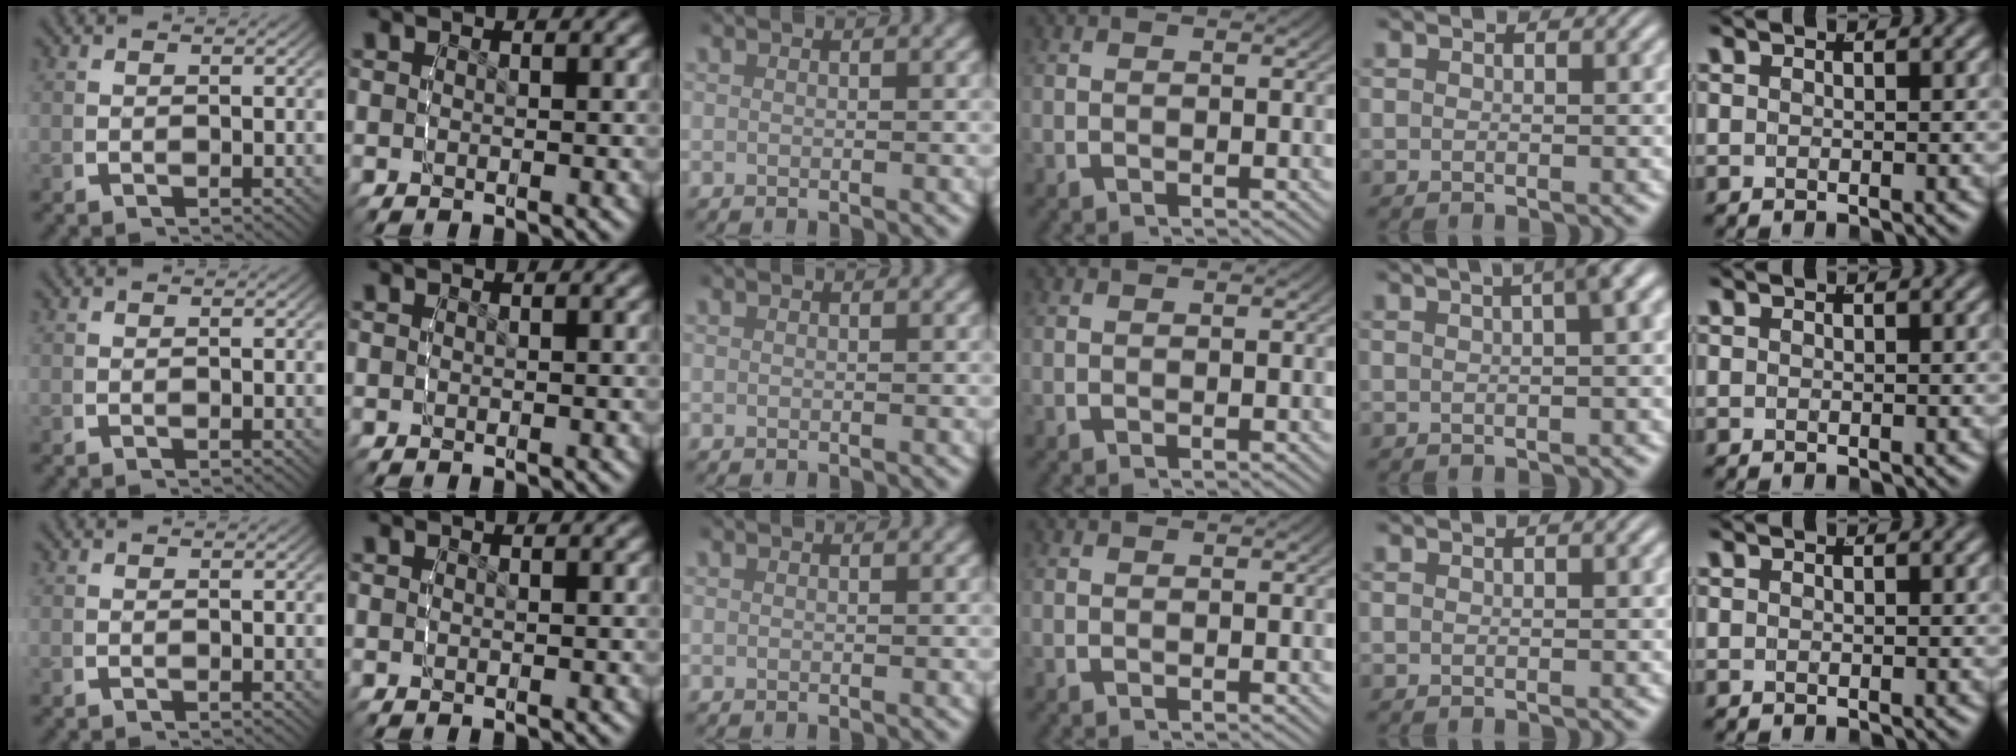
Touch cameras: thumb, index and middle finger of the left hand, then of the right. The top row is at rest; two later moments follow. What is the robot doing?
{"motion": "lift_and_place", "object": "screwdriver"}